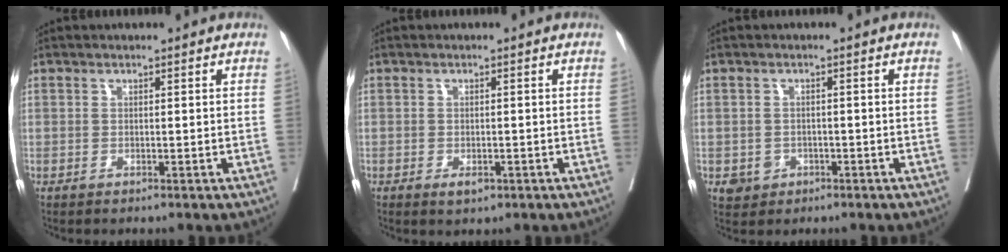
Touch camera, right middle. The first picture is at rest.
{"total": 1.9, "force": [-1.0, 1.0, 1.3], "torque": [-0.018, 0.000, -0.008]}
{"total": 3.1, "force": [-1.2, 2.8, 0.6], "torque": [-0.004, 0.006, -0.014]}